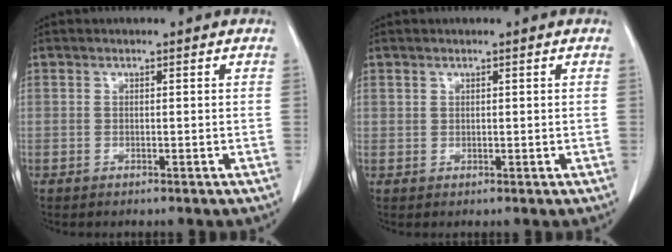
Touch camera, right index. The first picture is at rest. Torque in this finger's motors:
{"motor_torque": [-0.04, 0.03, 0.00, 0.00]}